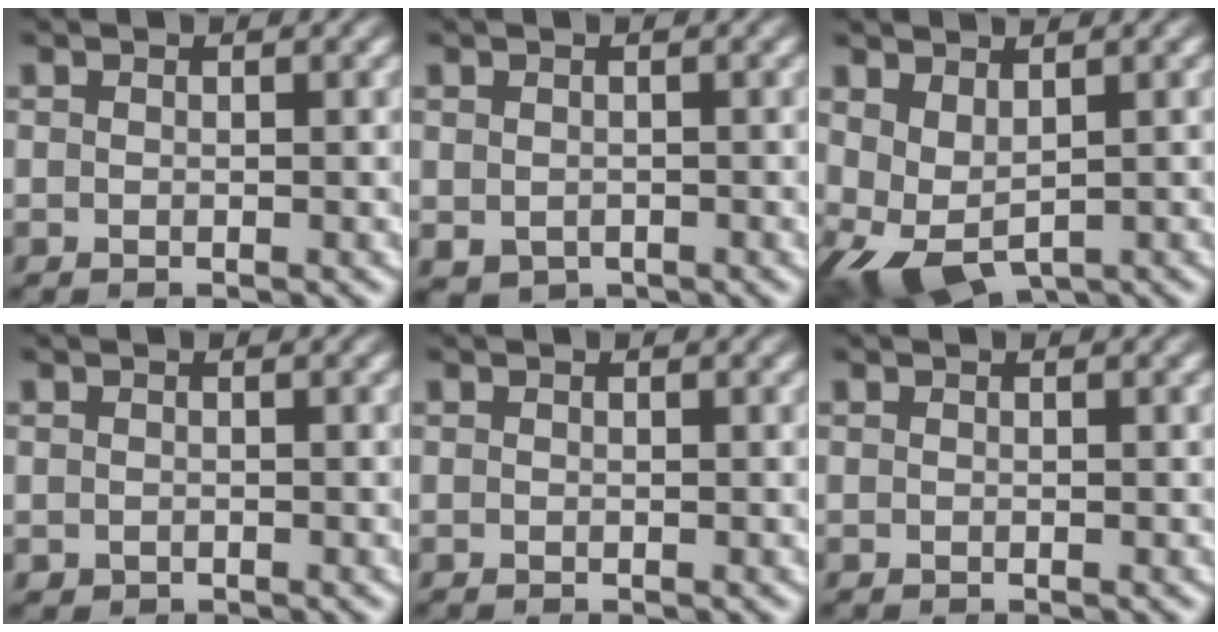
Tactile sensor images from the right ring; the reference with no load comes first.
{"total": 1.4, "force": [-0.5, 1.3, 0.3], "torque": [-0.012, -0.019, 0.010]}
{"total": 6.6, "force": [-2.7, 5.1, 3.3], "torque": [-0.101, -0.042, -0.024]}
{"total": 0.8, "force": [0.0, 0.8, 0.1], "torque": [-0.009, -0.006, 0.005]}
{"total": 0.0}
{"total": 0.0}